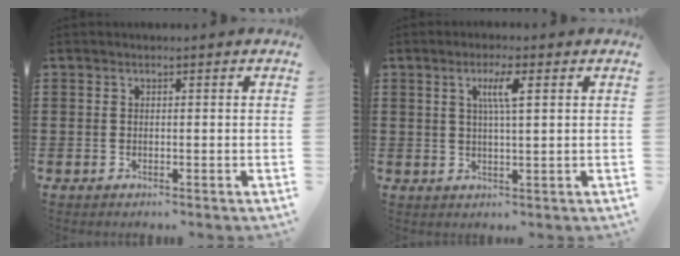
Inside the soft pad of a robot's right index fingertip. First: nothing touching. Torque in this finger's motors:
{"motor_torque": [0.76, 0.03, 0.17, 0.10]}